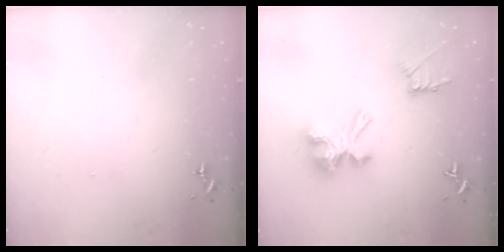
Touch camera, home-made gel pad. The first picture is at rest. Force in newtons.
{"total": 13.8, "press": 13.8, "slide": 0.4}